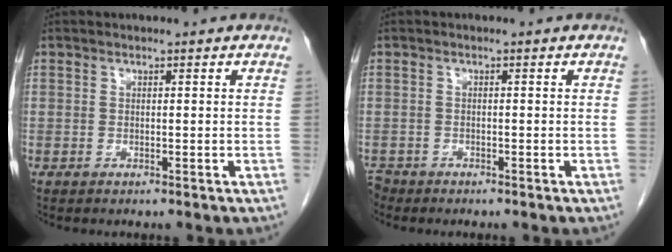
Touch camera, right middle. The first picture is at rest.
{"total": 1.7, "force": [-1.6, 0.6, -0.1], "torque": [-0.004, -0.004, -0.028]}